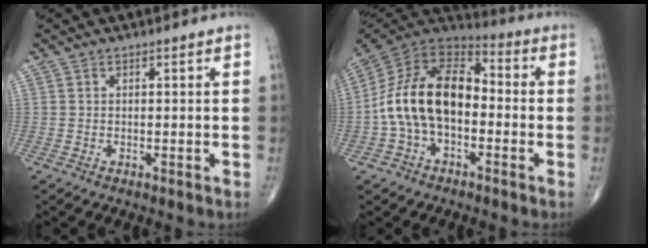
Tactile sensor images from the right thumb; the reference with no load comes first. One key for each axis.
{"total": 17.4, "fx": -2.2, "fy": 10.6, "fz": 13.5, "tx": -0.238, "ty": 0.047, "tz": -0.050}